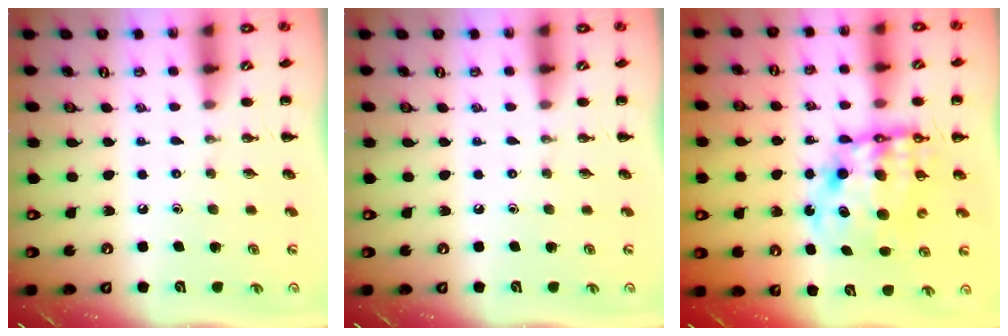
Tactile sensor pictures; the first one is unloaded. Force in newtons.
{"total": 0.0}
{"total": 12.2, "press": 11.8, "slide": 3.3}